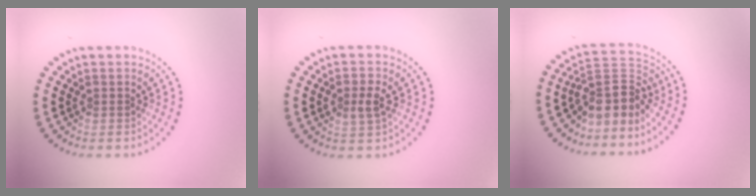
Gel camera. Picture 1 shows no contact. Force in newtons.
{"total": 2.0, "press": 2.0, "slide": 0.2}
{"total": 3.9, "press": 2.8, "slide": 2.6}